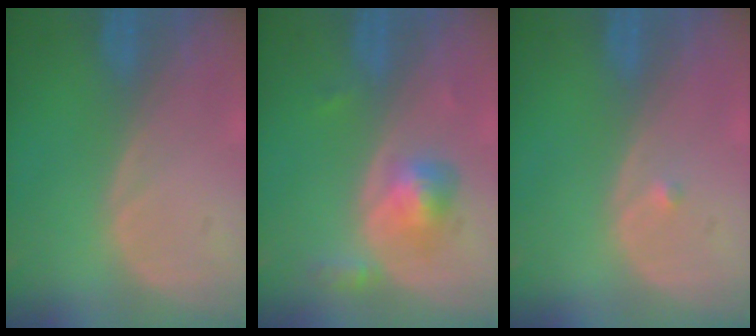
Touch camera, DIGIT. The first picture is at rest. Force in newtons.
{"total": 4.0, "press": 4.0, "slide": 0.2}
{"total": 0.5, "press": 0.4, "slide": 0.3}